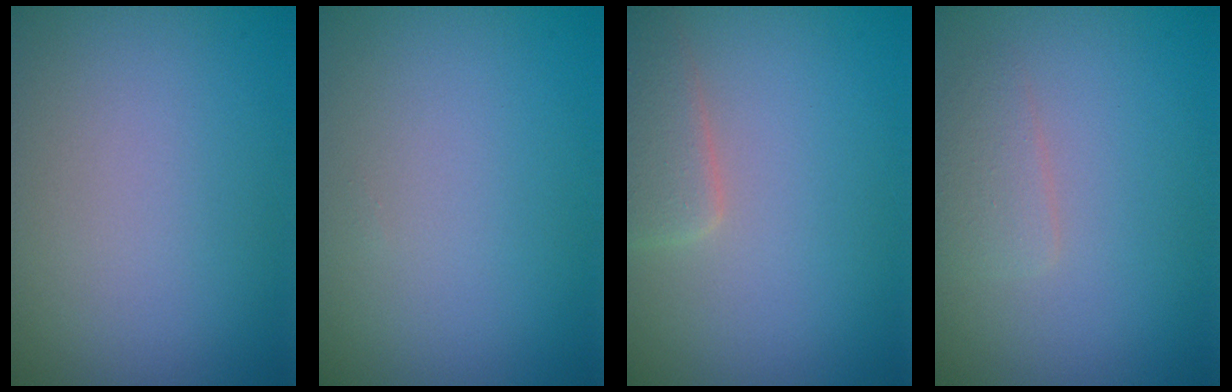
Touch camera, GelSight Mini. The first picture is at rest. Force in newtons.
{"total": 0.0}
{"total": 2.9, "press": 2.9, "slide": 0.3}
{"total": 1.6, "press": 1.6, "slide": 0.0}